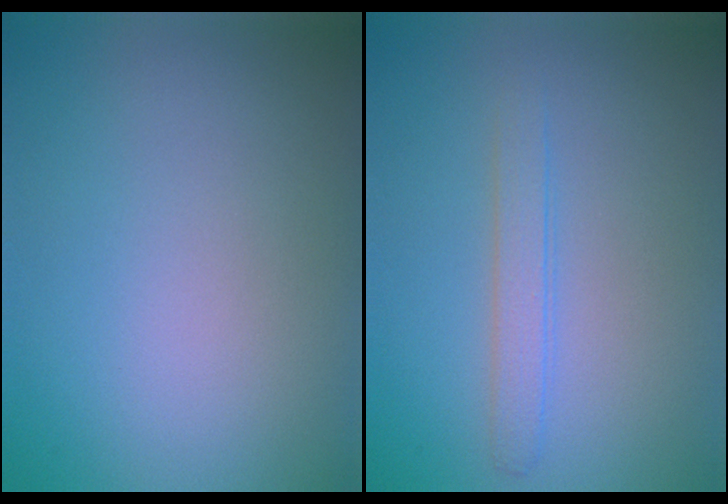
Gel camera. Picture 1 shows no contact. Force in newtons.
{"total": 1.8, "press": 1.8, "slide": 0.0}